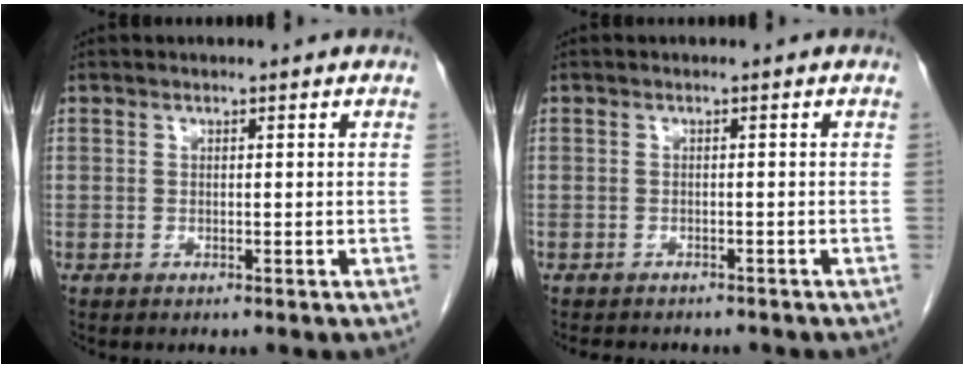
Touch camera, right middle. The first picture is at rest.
{"total": 5.8, "force": [-5.1, 2.1, 2.0], "torque": [-0.031, -0.004, -0.061]}